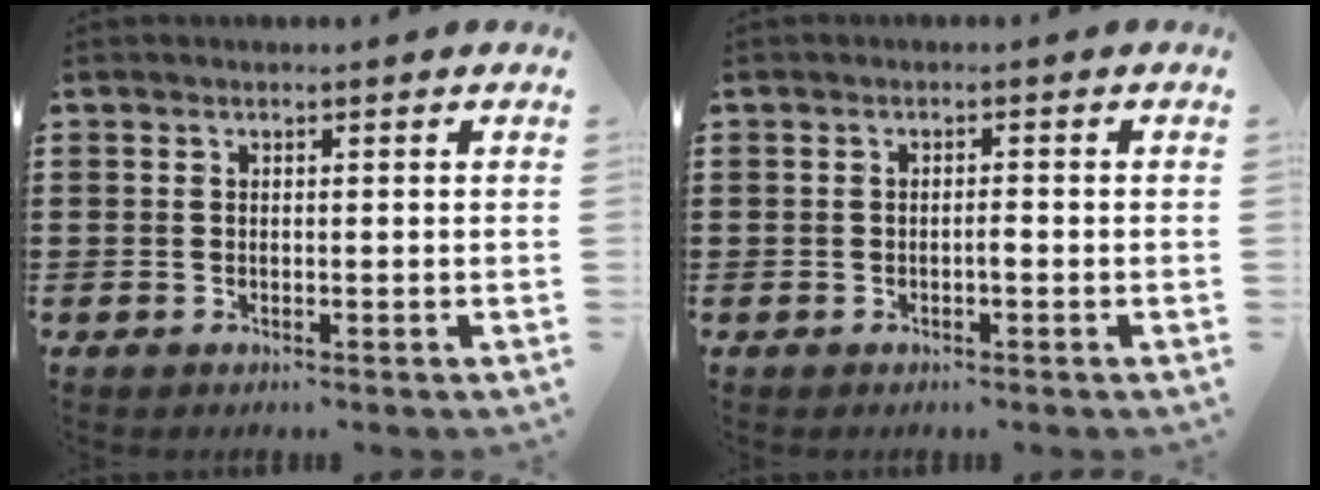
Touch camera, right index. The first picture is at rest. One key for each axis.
{"total": 1.1, "fx": -0.5, "fy": 0.2, "fz": 1.0, "tx": -0.020, "ty": -0.002, "tz": -0.008}